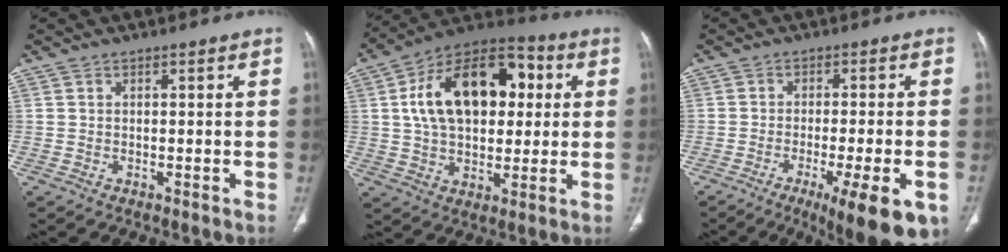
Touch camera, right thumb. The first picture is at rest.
{"total": 21.9, "force": [4.3, 13.3, 16.9], "torque": [-0.249, 0.022, 0.065]}
{"total": 13.9, "force": [-6.9, 2.8, 11.7], "torque": [-0.127, -0.004, -0.096]}